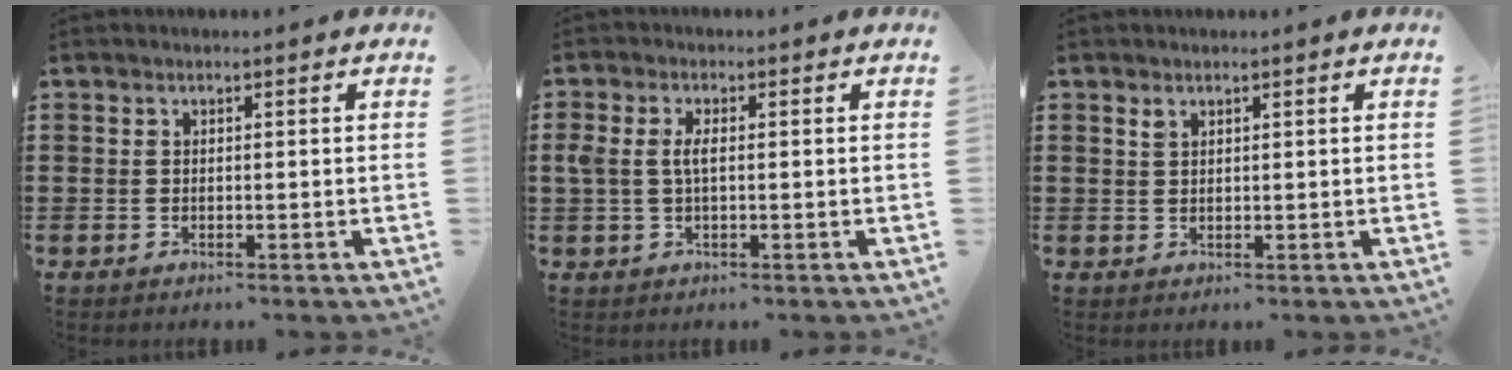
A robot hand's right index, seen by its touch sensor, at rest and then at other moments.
{"total": 3.0, "force": [0.2, 1.4, 2.6], "torque": [-0.067, 0.000, -0.004]}
{"total": 1.0, "force": [0.7, 0.4, 0.5], "torque": [-0.012, 0.000, 0.014]}